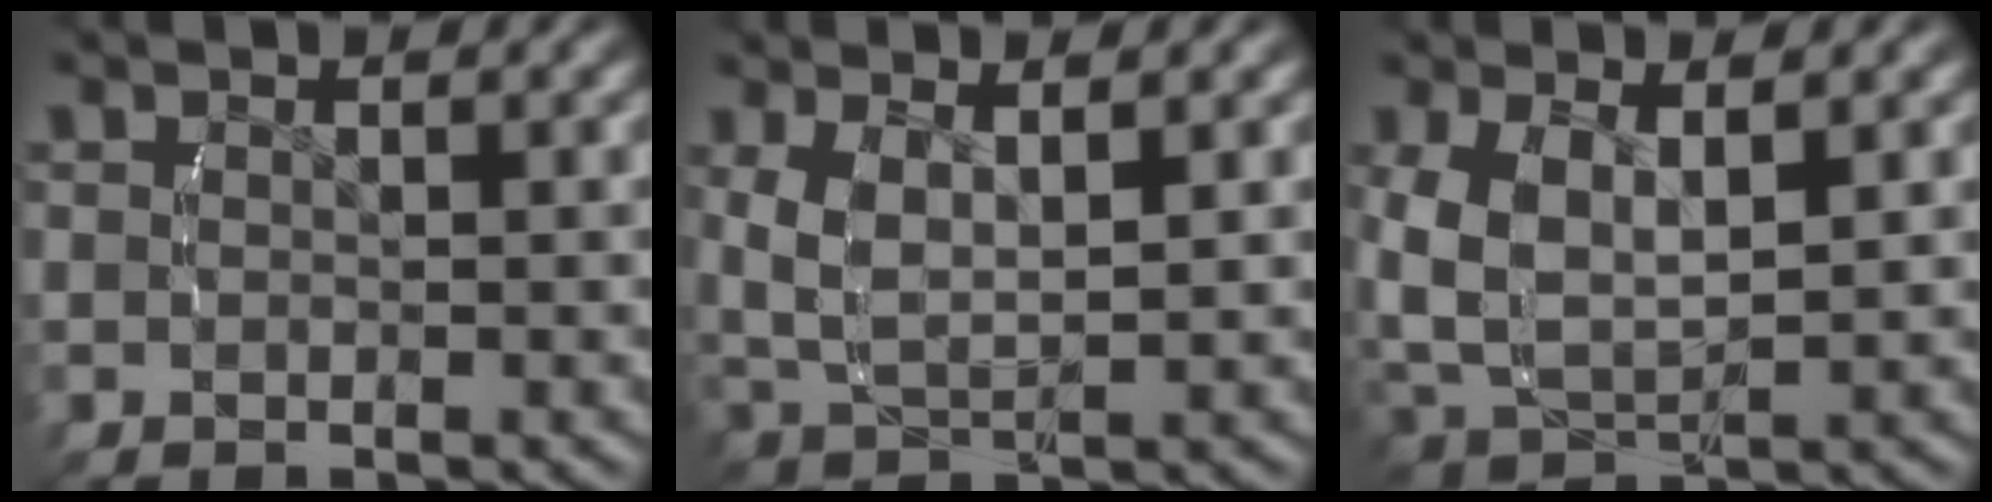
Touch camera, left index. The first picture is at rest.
{"total": 4.6, "force": [1.2, 2.8, 3.5], "torque": [-0.096, -0.013, 0.032]}
{"total": 6.6, "force": [0.8, 4.8, 4.5], "torque": [-0.123, -0.021, 0.027]}